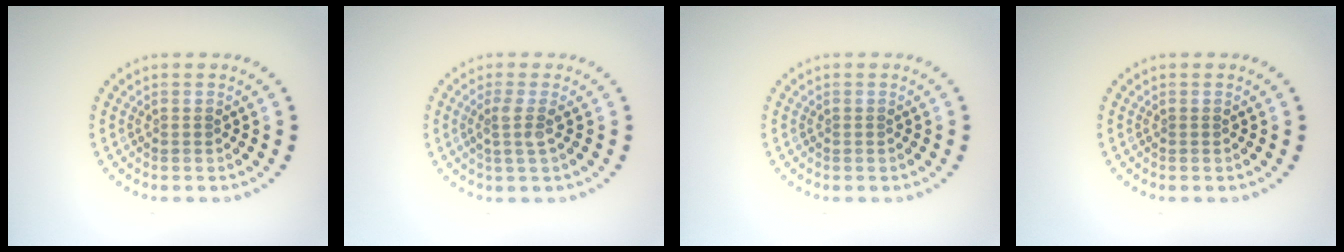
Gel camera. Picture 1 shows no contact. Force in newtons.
{"total": 1.8, "press": 1.3, "slide": 1.3}
{"total": 0.0}
{"total": 0.0}